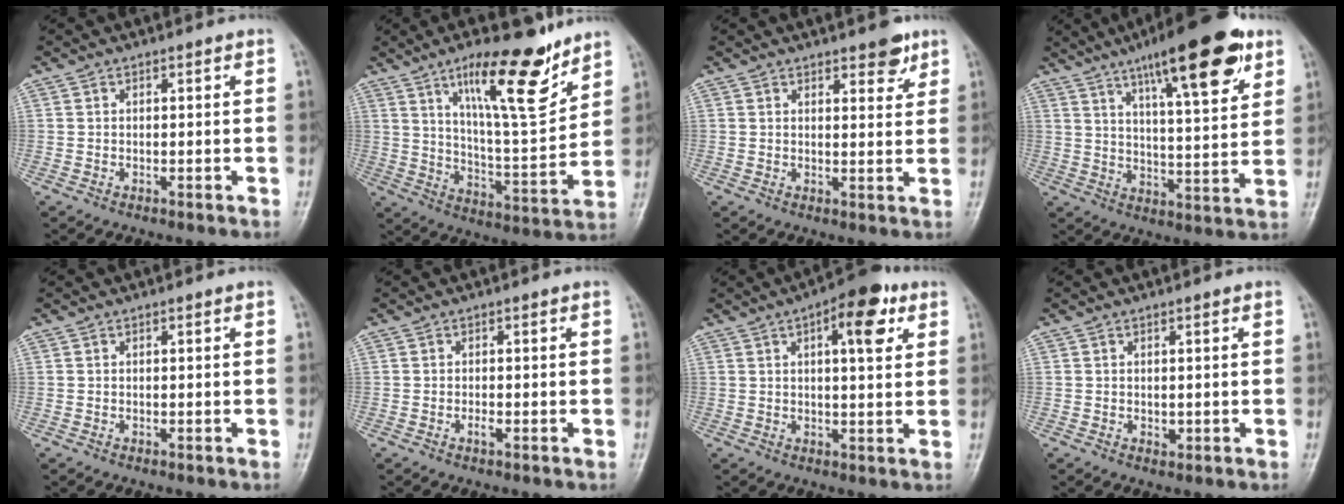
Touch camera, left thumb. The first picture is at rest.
{"total": 17.3, "force": [10.9, 4.5, 12.7], "torque": [-0.174, -0.070, 0.185]}
{"total": 4.5, "force": [3.1, 1.8, 2.7], "torque": [-0.016, -0.018, 0.039]}
{"total": 19.5, "force": [11.1, 5.0, 15.2], "torque": [-0.204, -0.035, 0.170]}
{"total": 0.0}
{"total": 1.1, "force": [-0.4, 0.4, 0.9], "torque": [-0.017, -0.001, -0.009]}
{"total": 9.9, "force": [4.1, 3.8, 8.2], "torque": [-0.095, -0.002, 0.052]}
{"total": 1.1, "force": [0.1, 0.8, 0.7], "torque": [-0.007, -0.001, 0.004]}